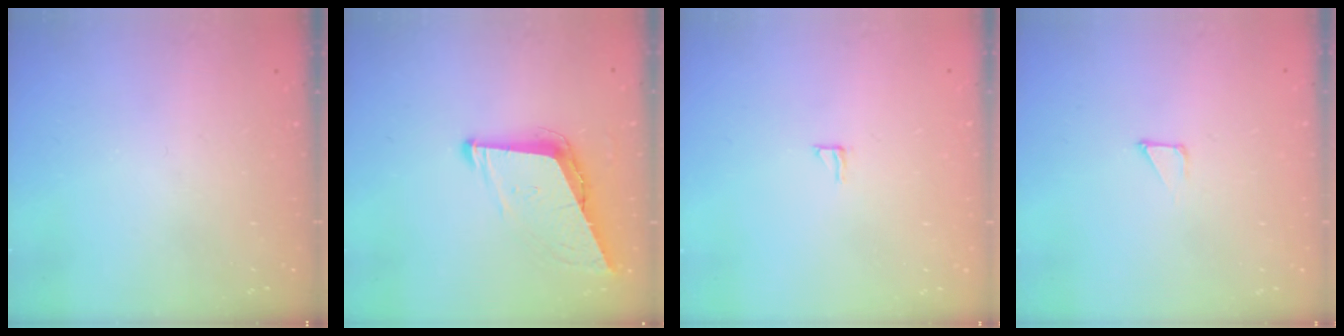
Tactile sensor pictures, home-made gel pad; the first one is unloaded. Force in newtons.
{"total": 9.0, "press": 8.6, "slide": 2.6}
{"total": 4.3, "press": 4.3, "slide": 0.3}
{"total": 1.2, "press": 1.2, "slide": 0.0}